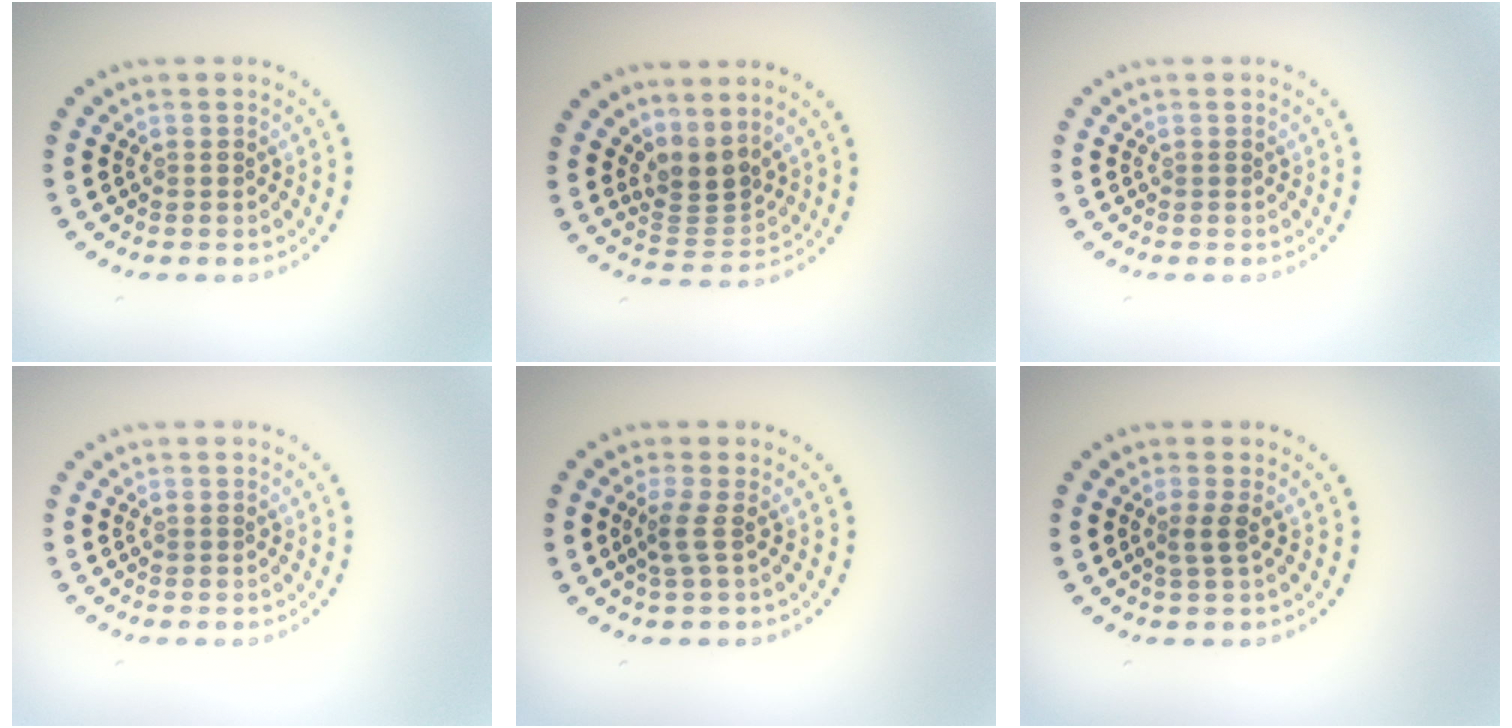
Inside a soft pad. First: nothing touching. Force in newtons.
{"total": 2.8, "press": 2.0, "slide": 1.9}
{"total": 0.0}
{"total": 0.0}
{"total": 1.8, "press": 1.1, "slide": 1.4}
{"total": 1.4, "press": 0.9, "slide": 1.0}